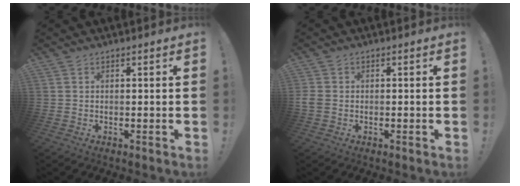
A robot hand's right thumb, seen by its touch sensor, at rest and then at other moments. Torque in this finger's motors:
{"motor_torque": [0.17, 0.09, 0.21, -0.07, 0.03]}